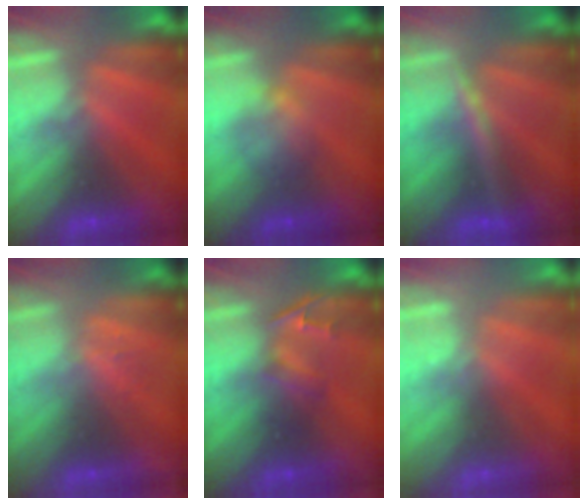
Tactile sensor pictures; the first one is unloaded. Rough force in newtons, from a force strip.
{"total": 2.1}
{"total": 2.4}
{"total": 1.1}
{"total": 2.4}
{"total": 2.4}